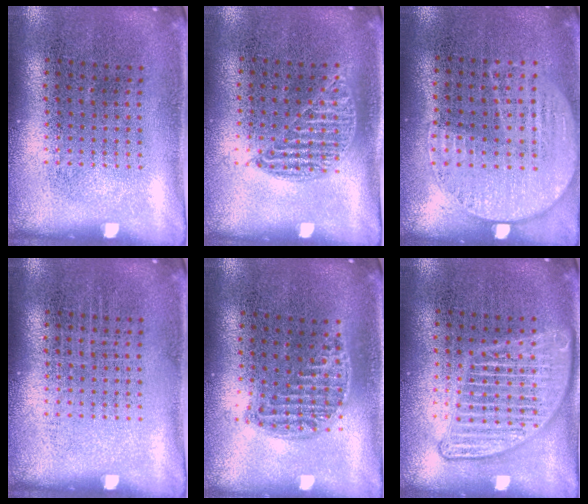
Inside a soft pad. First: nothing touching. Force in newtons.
{"total": 0.8, "press": 0.8, "slide": 0.4}
{"total": 1.2, "press": 1.0, "slide": 0.6}
{"total": 0.0}
{"total": 1.2, "press": 1.1, "slide": 0.5}
{"total": 3.0, "press": 3.0, "slide": 0.3}